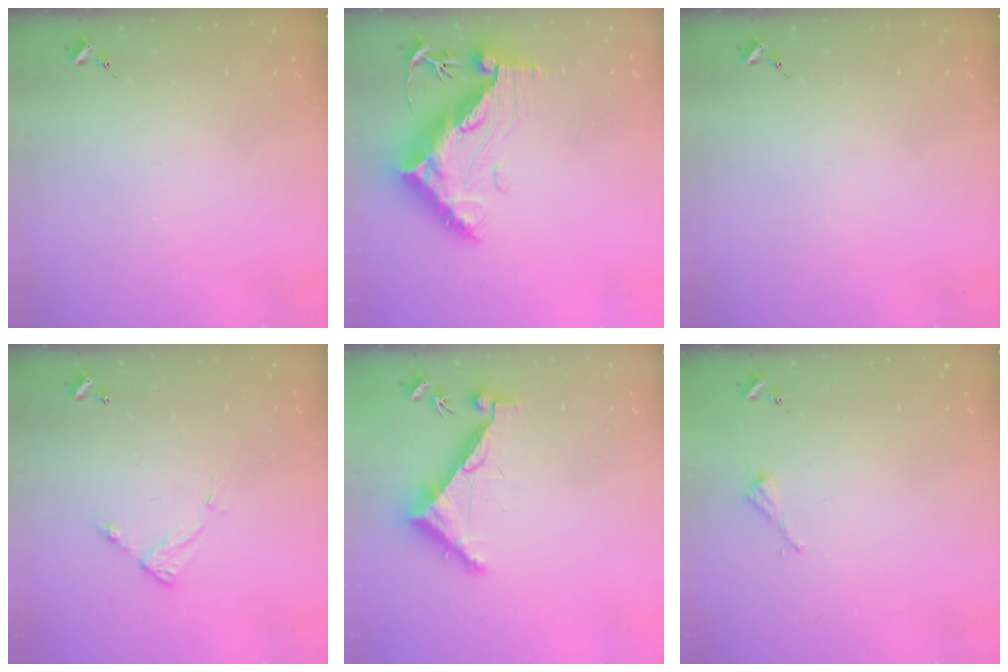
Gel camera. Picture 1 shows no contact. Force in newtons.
{"total": 14.8, "press": 14.7, "slide": 1.3}
{"total": 0.0}
{"total": 5.3, "press": 5.3, "slide": 0.4}
{"total": 7.2, "press": 7.2, "slide": 0.3}
{"total": 2.2, "press": 2.2, "slide": 0.2}